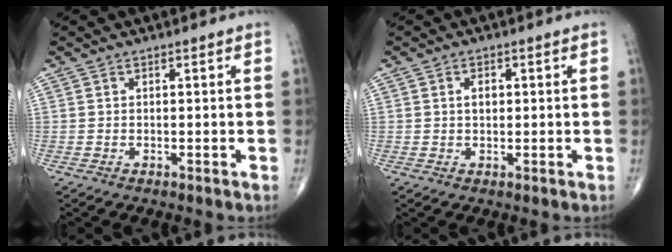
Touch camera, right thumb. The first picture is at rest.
{"total": 2.1, "force": [0.4, 1.4, 1.5], "torque": [-0.020, 0.003, 0.006]}